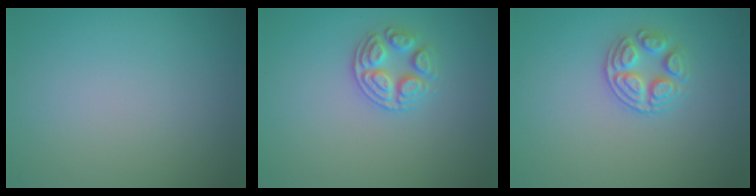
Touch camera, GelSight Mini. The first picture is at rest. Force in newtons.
{"total": 2.6, "press": 2.6, "slide": 0.6}
{"total": 2.7, "press": 2.5, "slide": 0.9}